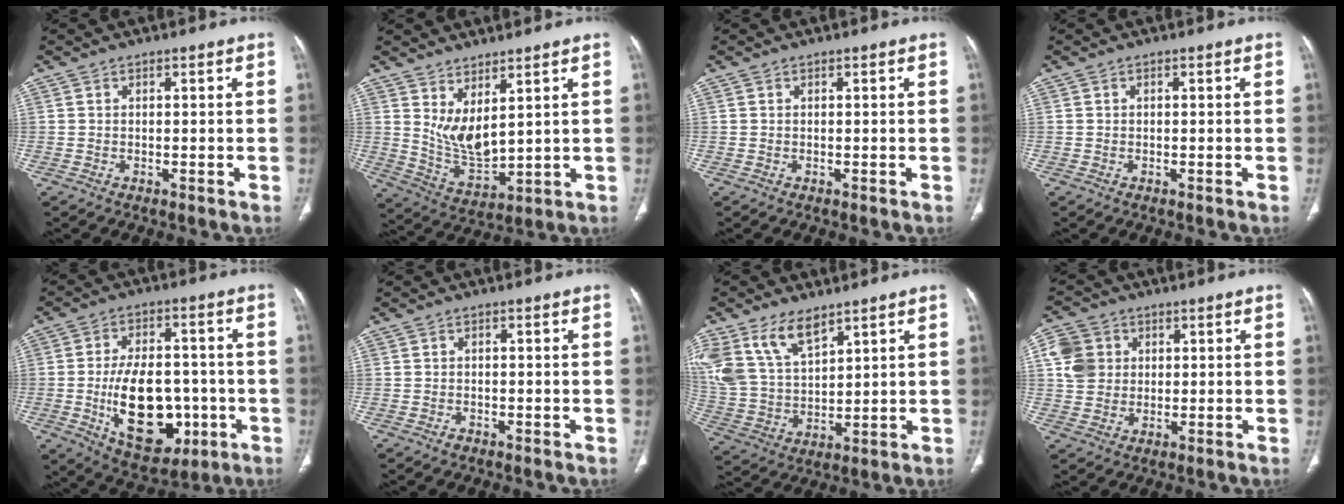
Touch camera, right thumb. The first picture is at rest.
{"total": 8.1, "force": [3.8, 3.2, 6.5], "torque": [-0.114, -0.047, 0.089]}
{"total": 0.0}
{"total": 0.0}
{"total": 17.8, "force": [-3.9, 10.7, 13.8], "torque": [-0.186, 0.015, -0.041]}
{"total": 0.8, "force": [-0.6, 0.4, 0.2], "torque": [-0.003, 0.001, -0.012]}
{"total": 13.7, "force": [8.5, 7.2, 8.1], "torque": [-0.149, -0.025, 0.184]}
{"total": 7.4, "force": [1.7, 6.6, 3.0], "torque": [-0.044, 0.002, 0.030]}